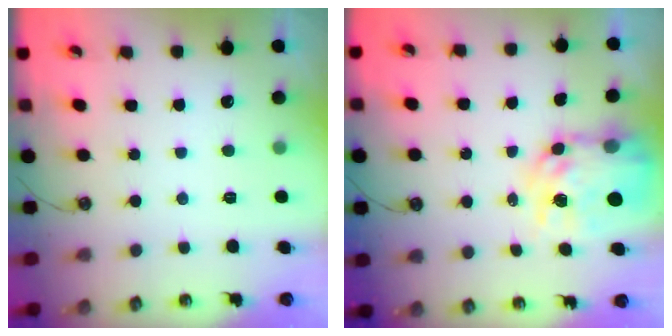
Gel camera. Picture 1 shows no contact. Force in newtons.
{"total": 13.0, "press": 13.0, "slide": 1.1}